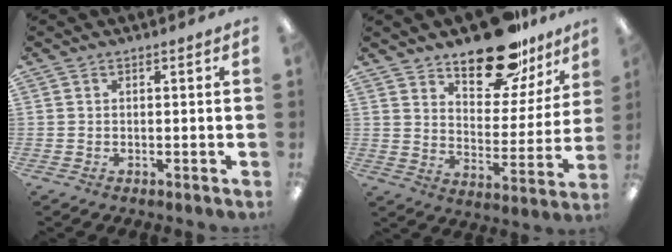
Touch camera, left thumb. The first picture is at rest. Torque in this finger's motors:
{"motor_torque": [2.22, 1.57, 1.41, -1.37, 0.12]}